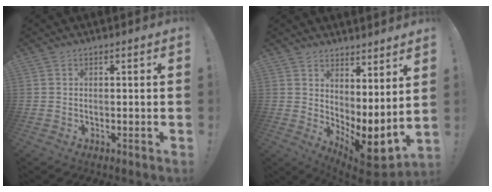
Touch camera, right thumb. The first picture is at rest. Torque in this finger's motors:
{"motor_torque": [-0.46, 1.04, 0.55, 0.78, 0.10]}